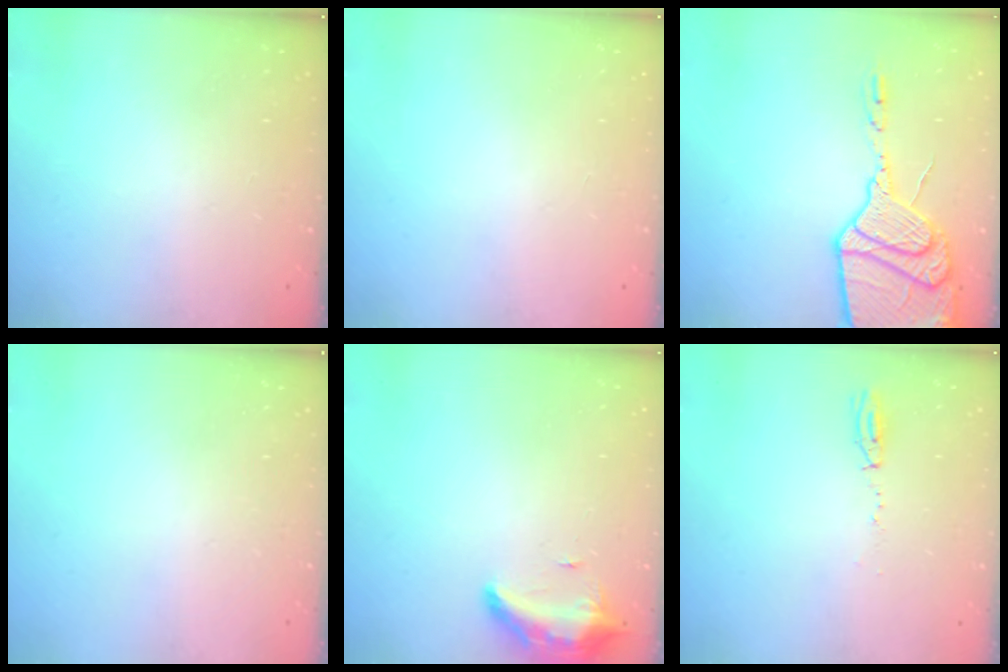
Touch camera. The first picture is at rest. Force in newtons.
{"total": 0.0}
{"total": 24.1, "press": 21.5, "slide": 10.8}
{"total": 0.0}
{"total": 8.3, "press": 8.2, "slide": 1.5}
{"total": 3.9, "press": 3.8, "slide": 0.9}